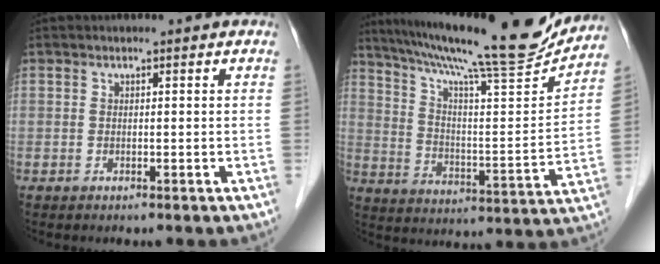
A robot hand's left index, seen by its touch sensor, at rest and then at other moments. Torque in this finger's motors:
{"motor_torque": [-0.05, -0.32, 0.26, 0.09]}